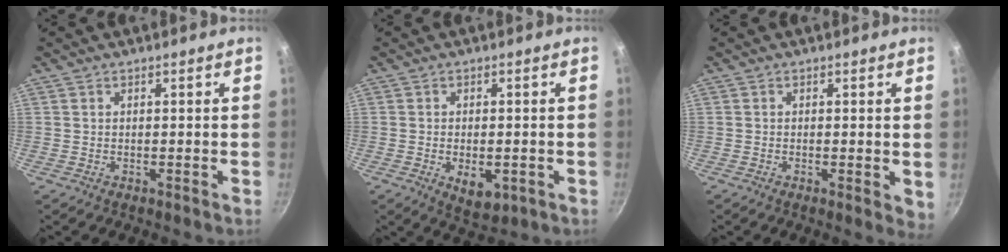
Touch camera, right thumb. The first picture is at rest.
{"total": 6.1, "force": [-1.7, 3.4, 4.7], "torque": [-0.059, -0.002, -0.015]}
{"total": 2.7, "force": [-0.1, 1.1, 2.5], "torque": [-0.029, -0.007, -0.004]}